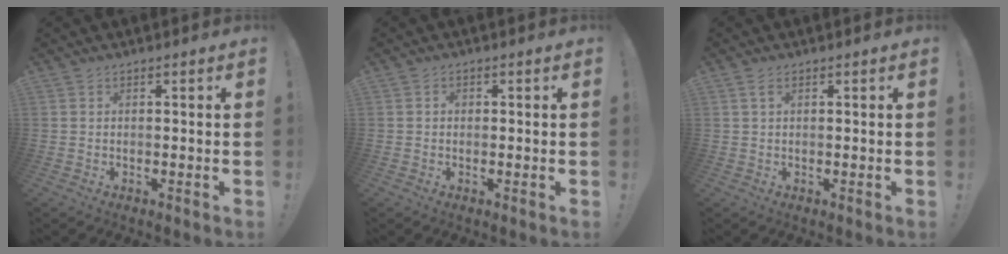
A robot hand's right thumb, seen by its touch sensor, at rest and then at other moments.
{"total": 1.0, "force": [-0.3, 0.8, 0.5], "torque": [-0.017, 0.007, -0.005]}
{"total": 2.5, "force": [1.1, 1.2, 1.8], "torque": [-0.033, 0.002, 0.020]}